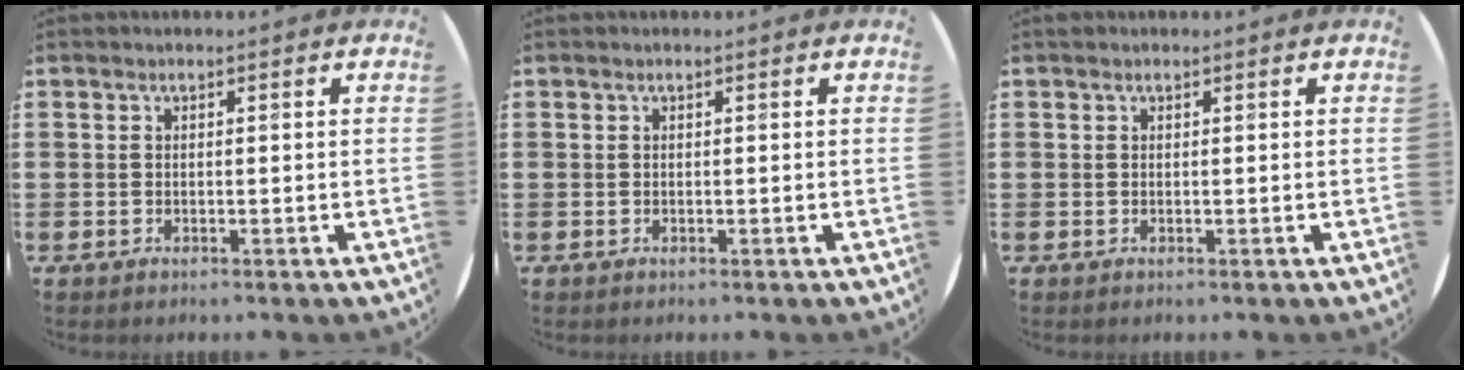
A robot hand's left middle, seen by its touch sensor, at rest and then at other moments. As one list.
[{"total": 0.0}, {"total": 0.0}]